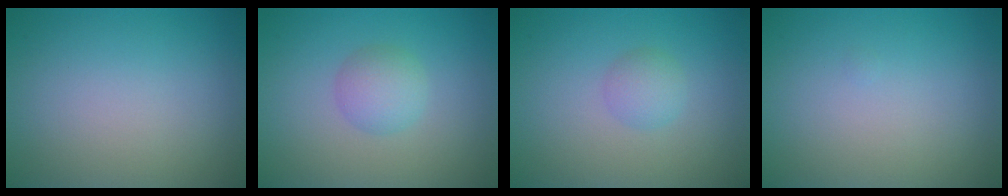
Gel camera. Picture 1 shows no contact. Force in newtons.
{"total": 2.4, "press": 2.4, "slide": 0.1}
{"total": 1.7, "press": 1.7, "slide": 0.1}
{"total": 0.0}